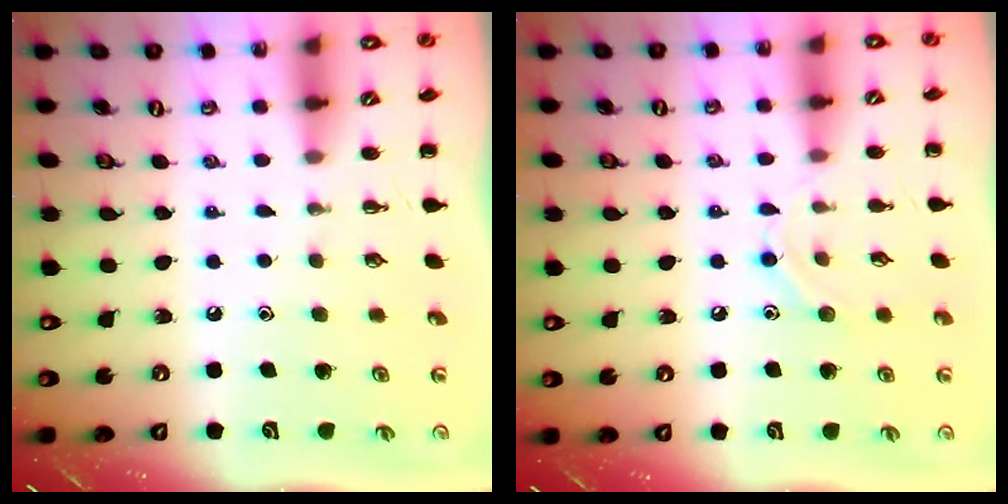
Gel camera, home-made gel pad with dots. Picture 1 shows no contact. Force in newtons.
{"total": 7.0, "press": 6.9, "slide": 1.2}